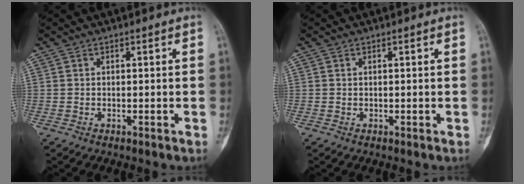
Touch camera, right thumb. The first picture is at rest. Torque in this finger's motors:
{"motor_torque": [-0.43, -0.42, 0.22, 0.02, -0.10]}